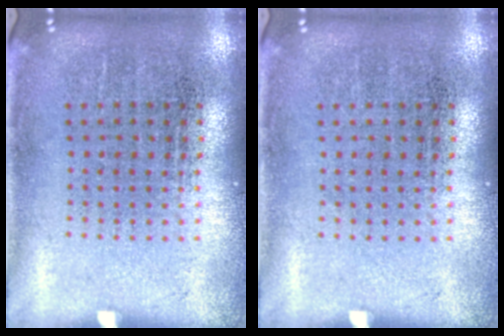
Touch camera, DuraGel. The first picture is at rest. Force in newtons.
{"total": 0.0}